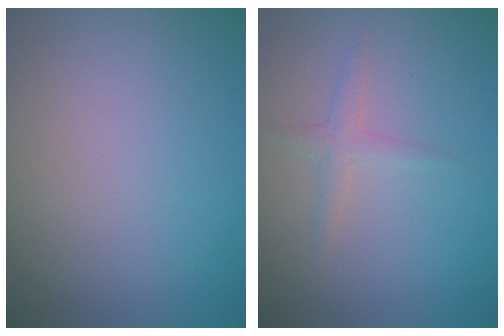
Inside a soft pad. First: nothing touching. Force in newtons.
{"total": 1.2, "press": 1.2, "slide": 0.0}